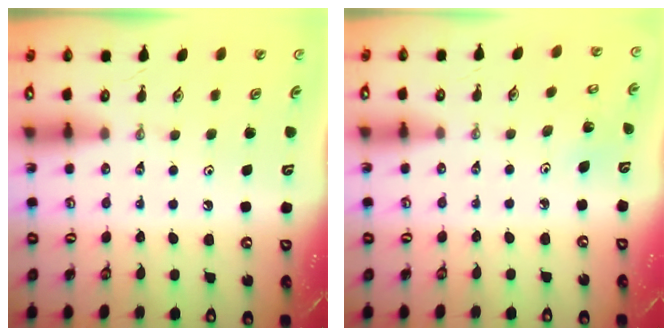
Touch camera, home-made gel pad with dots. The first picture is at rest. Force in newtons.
{"total": 2.3, "press": 2.3, "slide": 0.3}